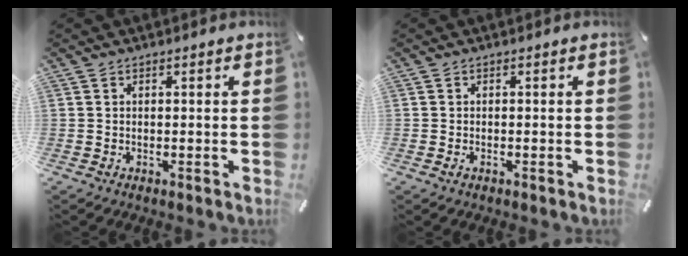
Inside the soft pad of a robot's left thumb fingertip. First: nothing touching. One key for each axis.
{"total": 0.7, "fx": -0.4, "fy": 0.3, "fz": 0.5, "tx": -0.009, "ty": -0.002, "tz": -0.006}